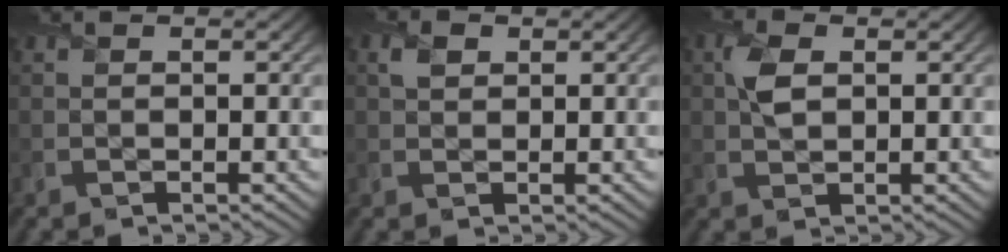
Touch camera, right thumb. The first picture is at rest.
{"total": 2.0, "force": [0.8, 1.5, 1.0], "torque": [-0.026, 0.003, 0.012]}
{"total": 3.3, "force": [0.9, 2.0, 2.5], "torque": [-0.061, 0.005, 0.014]}